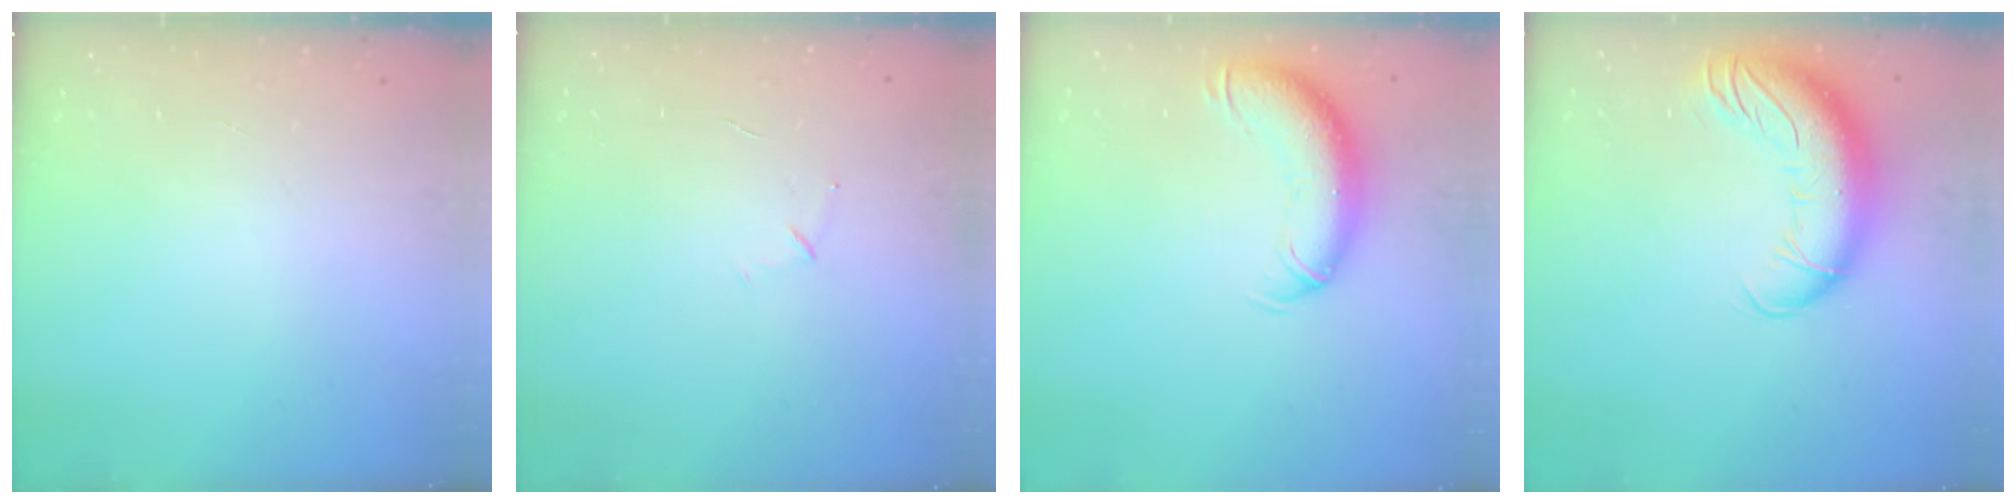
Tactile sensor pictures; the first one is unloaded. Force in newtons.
{"total": 3.8, "press": 3.7, "slide": 1.0}
{"total": 12.5, "press": 12.2, "slide": 3.0}
{"total": 16.7, "press": 16.2, "slide": 4.0}